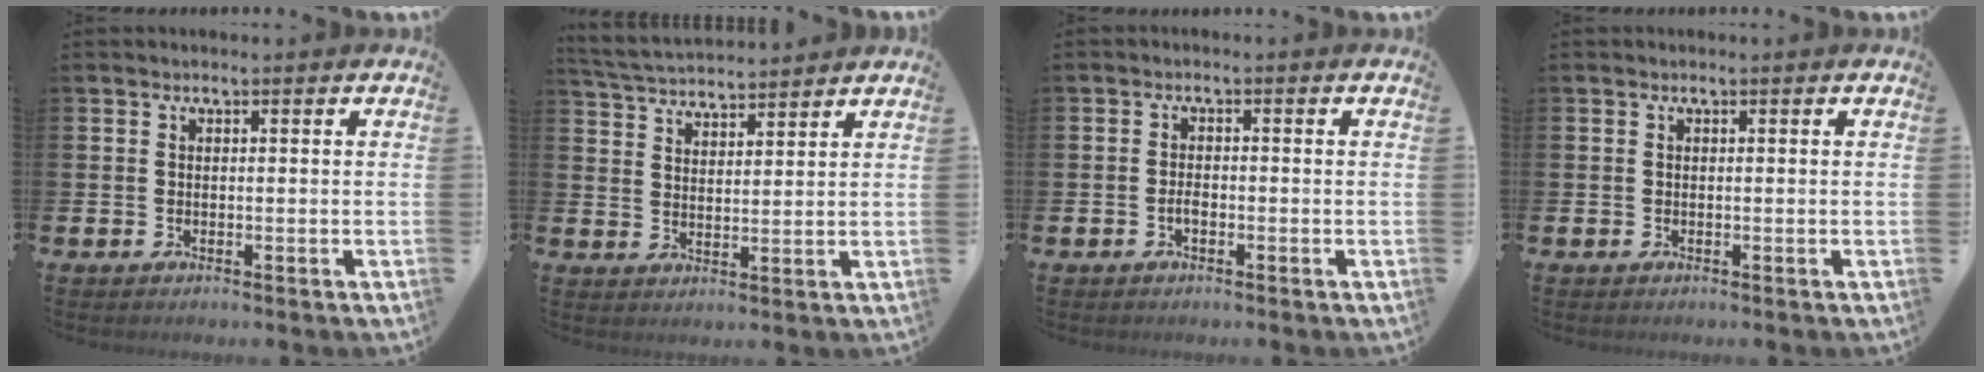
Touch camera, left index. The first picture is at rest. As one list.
[{"total": 4.4, "force": [4.3, 0.5, 0.2], "torque": [-0.020, -0.027, 0.076]}, {"total": 1.5, "force": [-0.7, 0.7, 1.1], "torque": [-0.015, -0.002, -0.015]}, {"total": 0.0}]